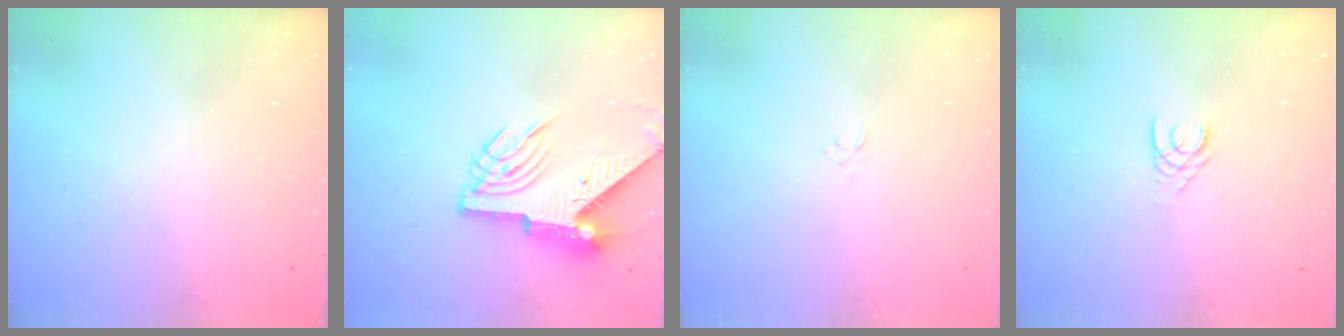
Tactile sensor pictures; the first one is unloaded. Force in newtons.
{"total": 9.1, "press": 9.1, "slide": 1.2}
{"total": 1.5, "press": 1.5, "slide": 0.2}
{"total": 3.2, "press": 3.2, "slide": 0.3}